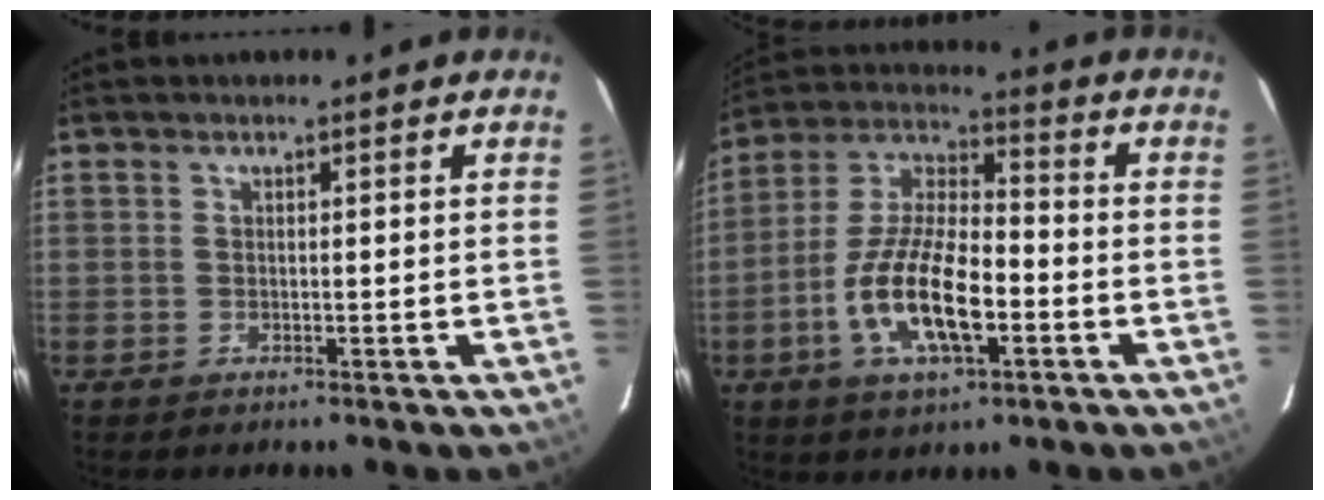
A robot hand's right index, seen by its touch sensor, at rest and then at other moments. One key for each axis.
{"total": 15.6, "fx": -5.2, "fy": 5.9, "fz": 13.5, "tx": -0.273, "ty": -0.001, "tz": -0.096}